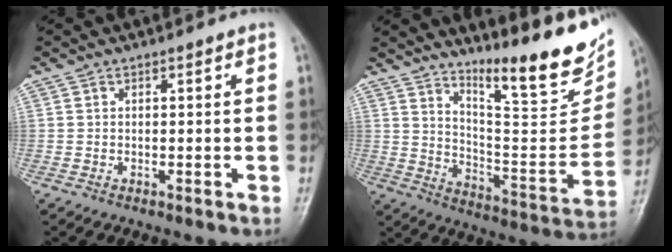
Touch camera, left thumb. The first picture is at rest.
{"total": 20.6, "force": [14.9, 4.5, 13.5], "torque": [-0.161, -0.101, 0.234]}